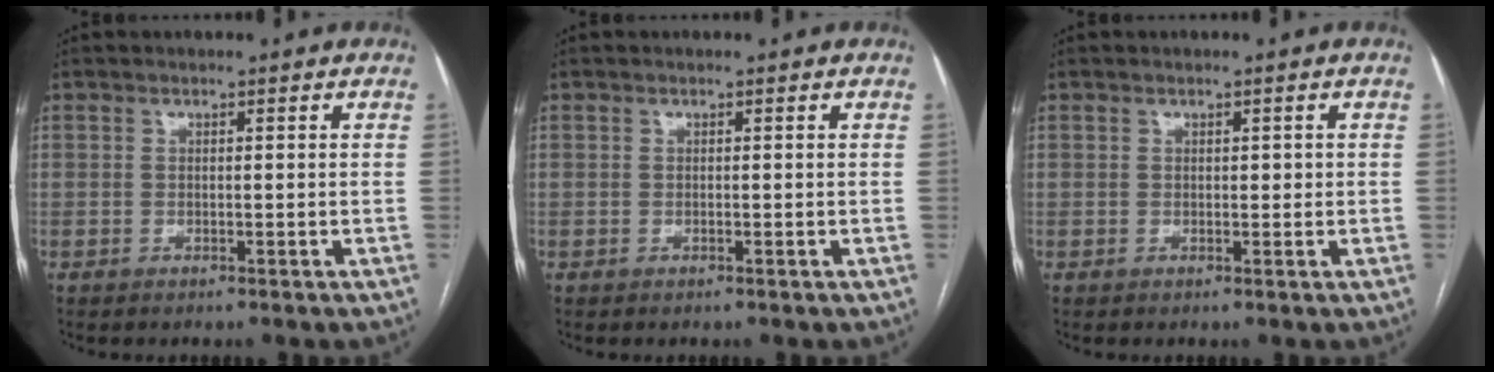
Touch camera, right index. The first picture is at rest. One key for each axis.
{"total": 0.0}
{"total": 1.1, "fx": 0.1, "fy": 0.7, "fz": 0.8, "tx": -0.012, "ty": 0.005, "tz": 0.003}